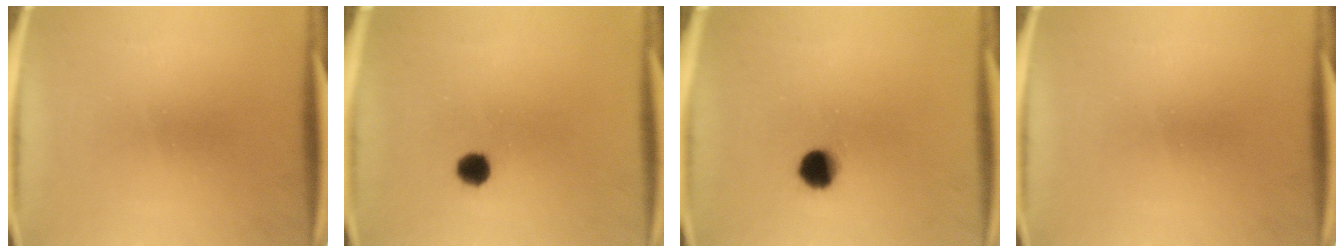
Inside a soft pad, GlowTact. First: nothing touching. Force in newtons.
{"total": 2.8}
{"total": 5.6}
{"total": 0.0}